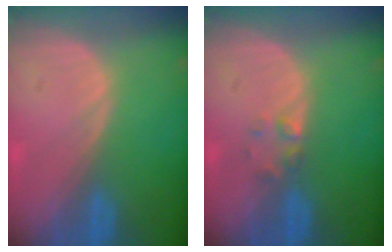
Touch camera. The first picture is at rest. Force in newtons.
{"total": 1.7, "press": 1.7, "slide": 0.2}